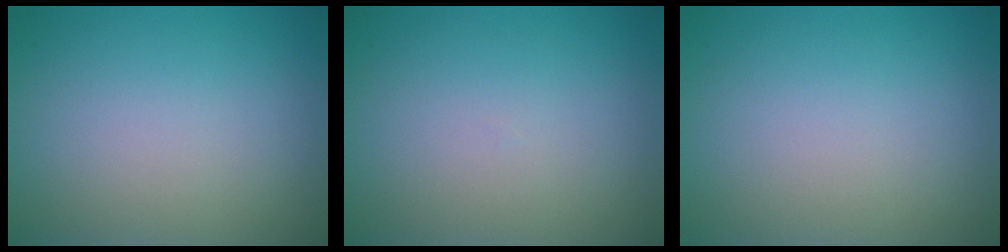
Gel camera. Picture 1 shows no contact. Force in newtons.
{"total": 0.0}
{"total": 0.0}